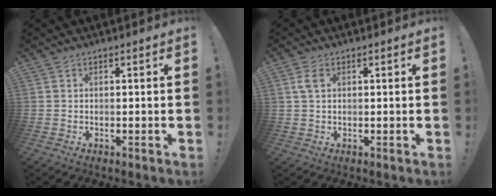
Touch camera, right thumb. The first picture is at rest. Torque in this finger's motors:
{"motor_torque": [0.28, 0.62, 0.05, 0.23, -0.05]}